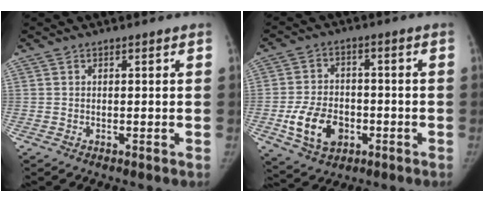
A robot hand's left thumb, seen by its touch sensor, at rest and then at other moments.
{"total": 11.0, "force": [-3.5, 7.9, 6.8], "torque": [-0.102, 0.013, -0.056]}